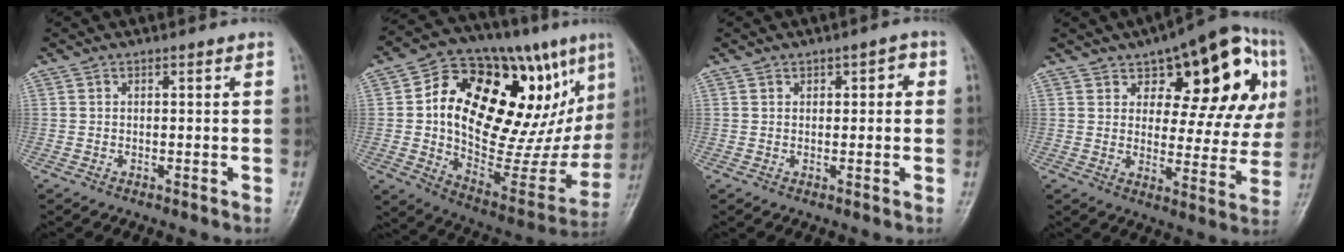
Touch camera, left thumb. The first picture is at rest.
{"total": 34.2, "force": [9.9, 15.5, 28.8], "torque": [-0.387, 0.014, 0.171]}
{"total": 2.7, "force": [0.8, 1.6, 2.0], "torque": [-0.009, 0.003, 0.006]}
{"total": 22.4, "force": [9.2, 10.3, 17.7], "torque": [-0.184, -0.002, 0.126]}